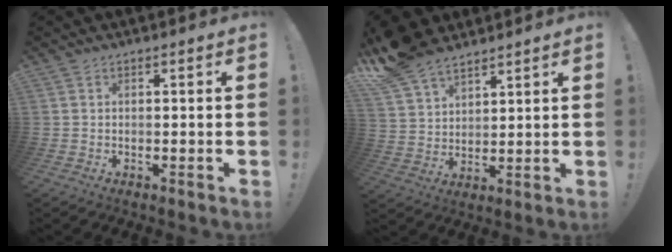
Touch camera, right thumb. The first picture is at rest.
{"total": 12.1, "force": [9.4, 6.1, 4.6], "torque": [-0.094, -0.054, 0.183]}